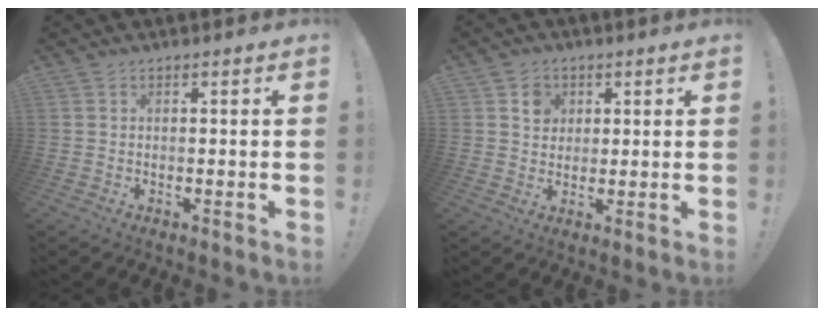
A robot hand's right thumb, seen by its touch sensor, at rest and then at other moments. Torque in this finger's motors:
{"motor_torque": [0.60, 0.81, 0.20, -0.01, 0.00]}